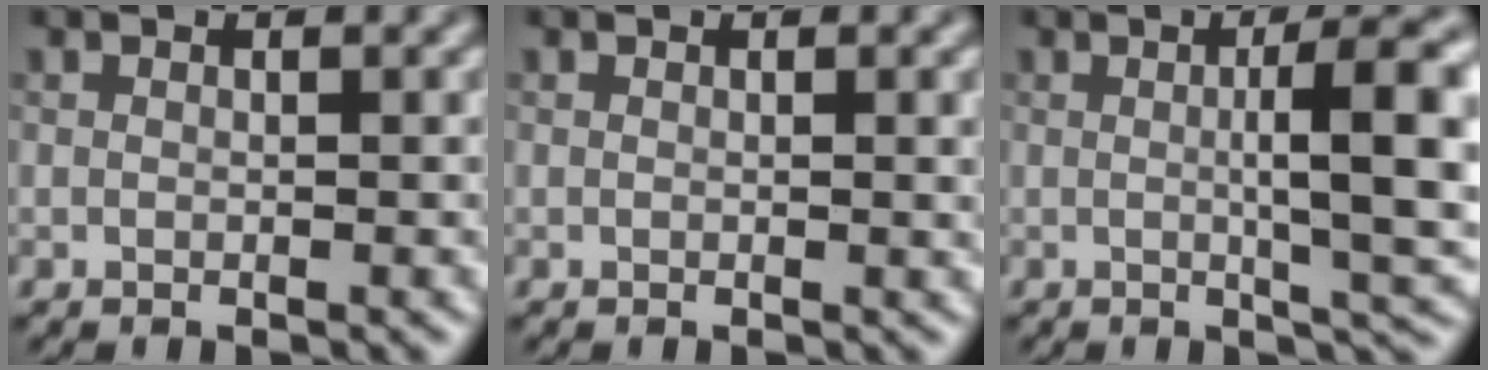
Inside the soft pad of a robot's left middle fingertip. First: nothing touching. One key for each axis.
{"total": 1.1, "fx": 0.2, "fy": 0.3, "fz": 1.1, "tx": -0.011, "ty": 0.000, "tz": 0.001}
{"total": 8.3, "fx": 0.4, "fy": 1.8, "fz": 8.1, "tx": -0.102, "ty": 0.006, "tz": 0.006}